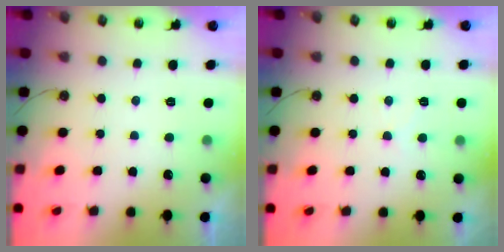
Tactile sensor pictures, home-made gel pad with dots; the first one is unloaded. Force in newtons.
{"total": 5.4, "press": 5.4, "slide": 0.7}